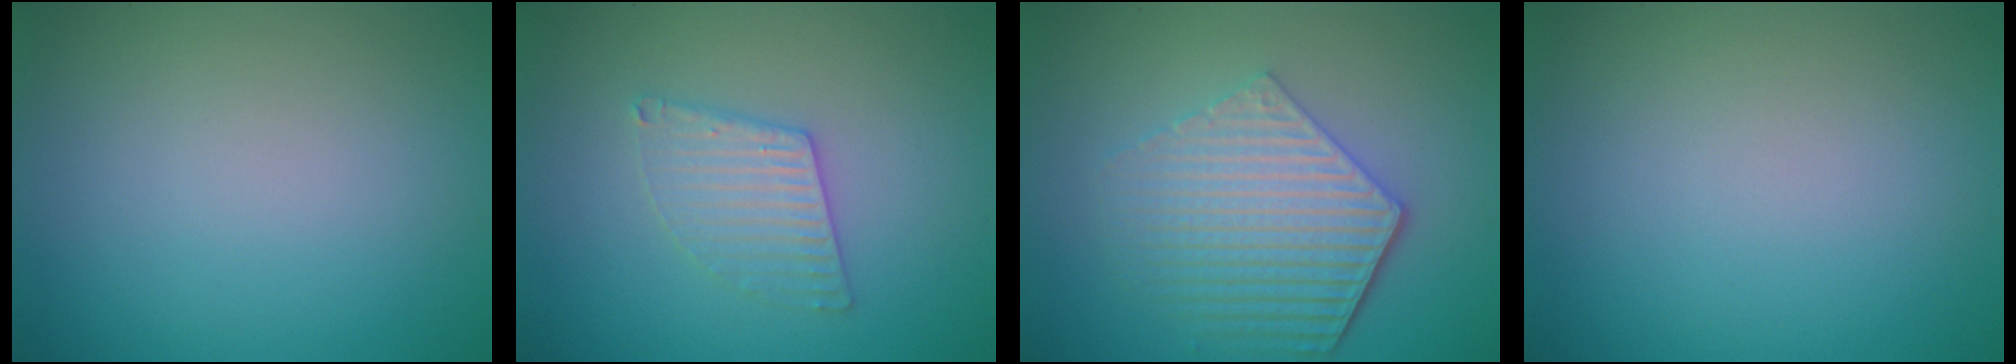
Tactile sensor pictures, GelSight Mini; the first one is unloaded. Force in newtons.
{"total": 2.8, "press": 2.8, "slide": 0.3}
{"total": 5.9, "press": 4.4, "slide": 3.9}
{"total": 0.0}